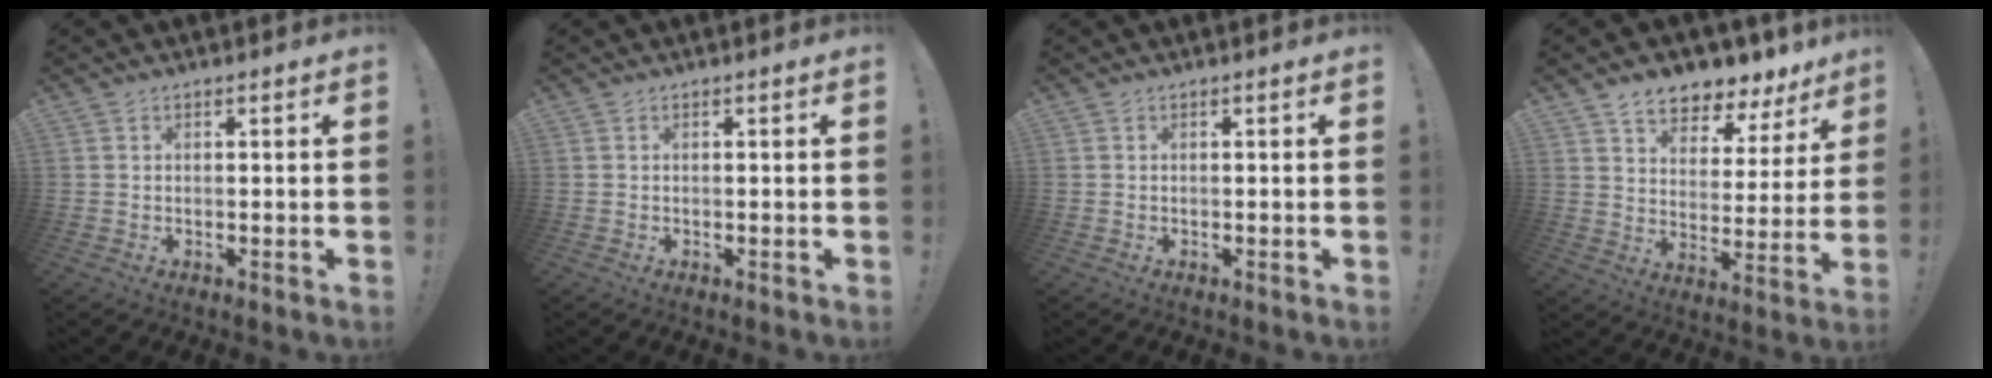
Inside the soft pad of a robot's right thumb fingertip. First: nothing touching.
{"total": 0.0}
{"total": 0.0}
{"total": 7.8, "force": [6.6, 3.5, 2.3], "torque": [-0.034, -0.065, 0.119]}